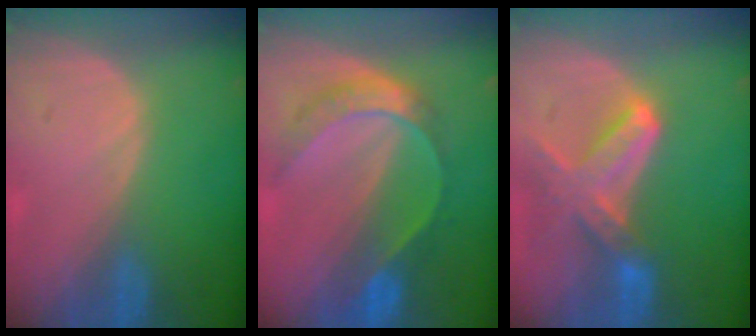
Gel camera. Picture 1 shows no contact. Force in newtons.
{"total": 7.8, "press": 6.5, "slide": 4.2}
{"total": 7.7, "press": 6.8, "slide": 3.5}